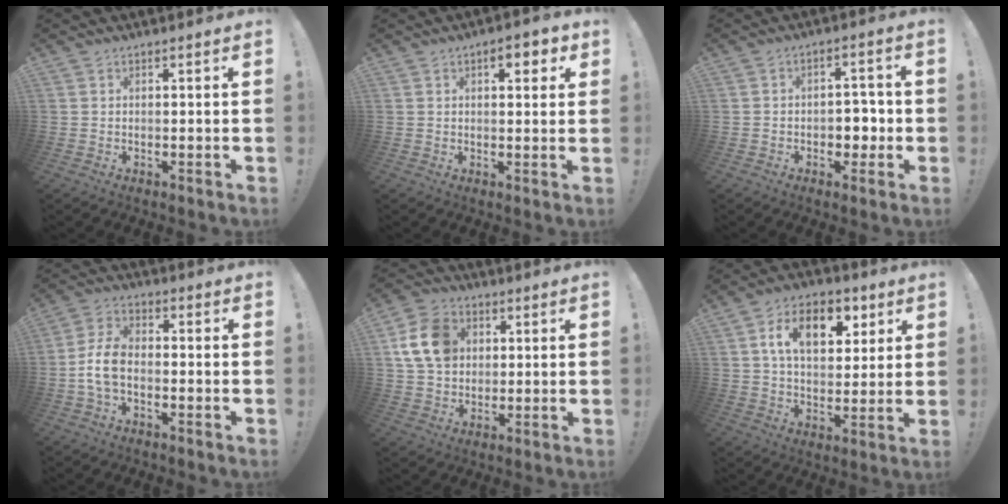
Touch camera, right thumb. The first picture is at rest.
{"total": 5.3, "force": [2.5, 2.3, 4.1], "torque": [-0.035, -0.009, 0.035]}
{"total": 5.8, "force": [-1.8, 4.7, 2.9], "torque": [-0.041, 0.019, -0.029]}
{"total": 8.3, "force": [-2.4, 5.0, 6.2], "torque": [-0.140, 0.013, -0.039]}
{"total": 14.0, "force": [3.4, 11.1, 7.9], "torque": [-0.124, 0.005, 0.073]}
{"total": 14.3, "force": [5.5, 8.8, 9.8], "torque": [-0.147, -0.011, 0.098]}